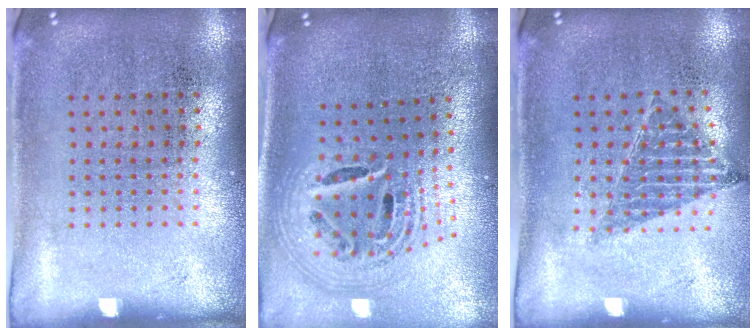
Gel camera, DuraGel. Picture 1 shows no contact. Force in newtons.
{"total": 2.5, "press": 1.7, "slide": 1.9}
{"total": 0.8, "press": 0.8, "slide": 0.1}